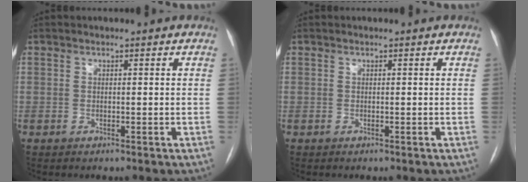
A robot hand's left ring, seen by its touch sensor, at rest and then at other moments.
{"total": 0.0}